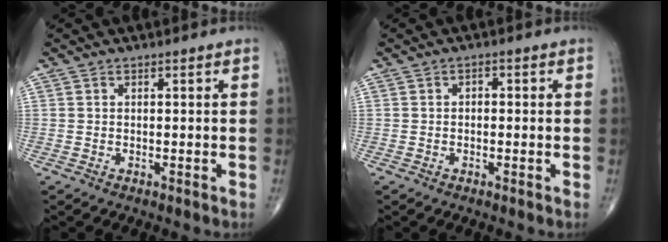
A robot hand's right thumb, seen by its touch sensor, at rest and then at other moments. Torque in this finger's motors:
{"motor_torque": [-0.24, -0.47, 0.14, 0.08, 0.05]}